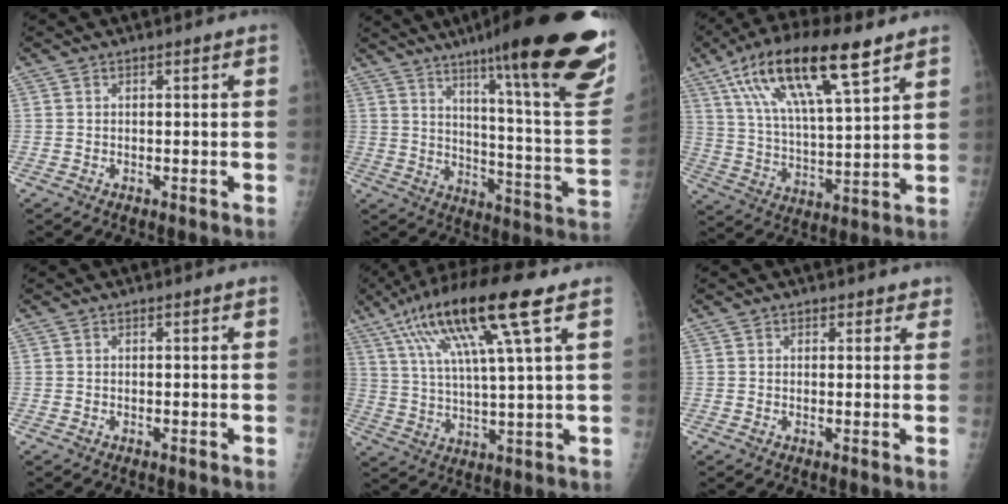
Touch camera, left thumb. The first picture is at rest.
{"total": 30.6, "force": [18.8, 4.2, 23.8], "torque": [-0.269, -0.074, 0.269]}
{"total": 20.0, "force": [11.0, 5.5, 15.8], "torque": [-0.284, -0.018, 0.203]}
{"total": 0.0}
{"total": 17.9, "force": [8.4, 2.1, 15.6], "torque": [-0.299, -0.006, 0.147]}
{"total": 1.7, "force": [1.2, 1.2, 0.1], "torque": [0.023, -0.005, 0.009]}